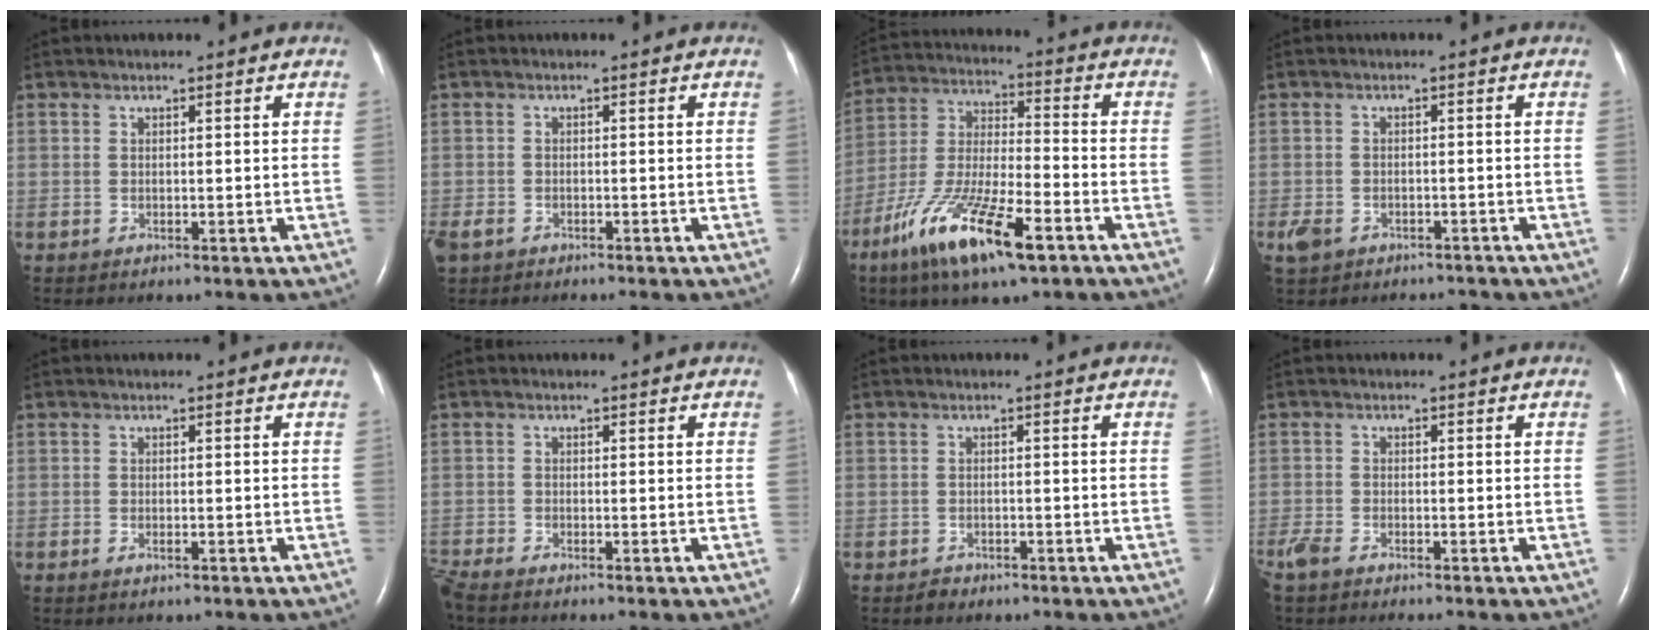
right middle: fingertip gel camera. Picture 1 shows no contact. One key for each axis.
{"total": 4.6, "fx": -3.4, "fy": 2.4, "fz": 1.9, "tx": -0.043, "ty": -0.006, "tz": -0.054}
{"total": 16.4, "fx": -9.1, "fy": 3.3, "fz": 13.2, "tx": -0.272, "ty": -0.025, "tz": -0.165}
{"total": 5.5, "fx": -4.1, "fy": 3.2, "fz": 1.9, "tx": -0.041, "ty": 0.005, "tz": -0.060}
{"total": 0.8, "fx": -0.5, "fy": 0.2, "fz": 0.7, "tx": -0.012, "ty": 0.000, "tz": -0.007}
{"total": 1.9, "fx": -1.8, "fy": 0.0, "fz": 0.5, "tx": -0.019, "ty": -0.009, "tz": -0.038}
{"total": 1.3, "fx": -1.1, "fy": 0.8, "fz": 0.1, "tx": -0.006, "ty": 0.002, "tz": -0.019}
{"total": 5.6, "fx": -4.6, "fy": 1.4, "fz": 2.9, "tx": -0.056, "ty": -0.013, "tz": -0.076}